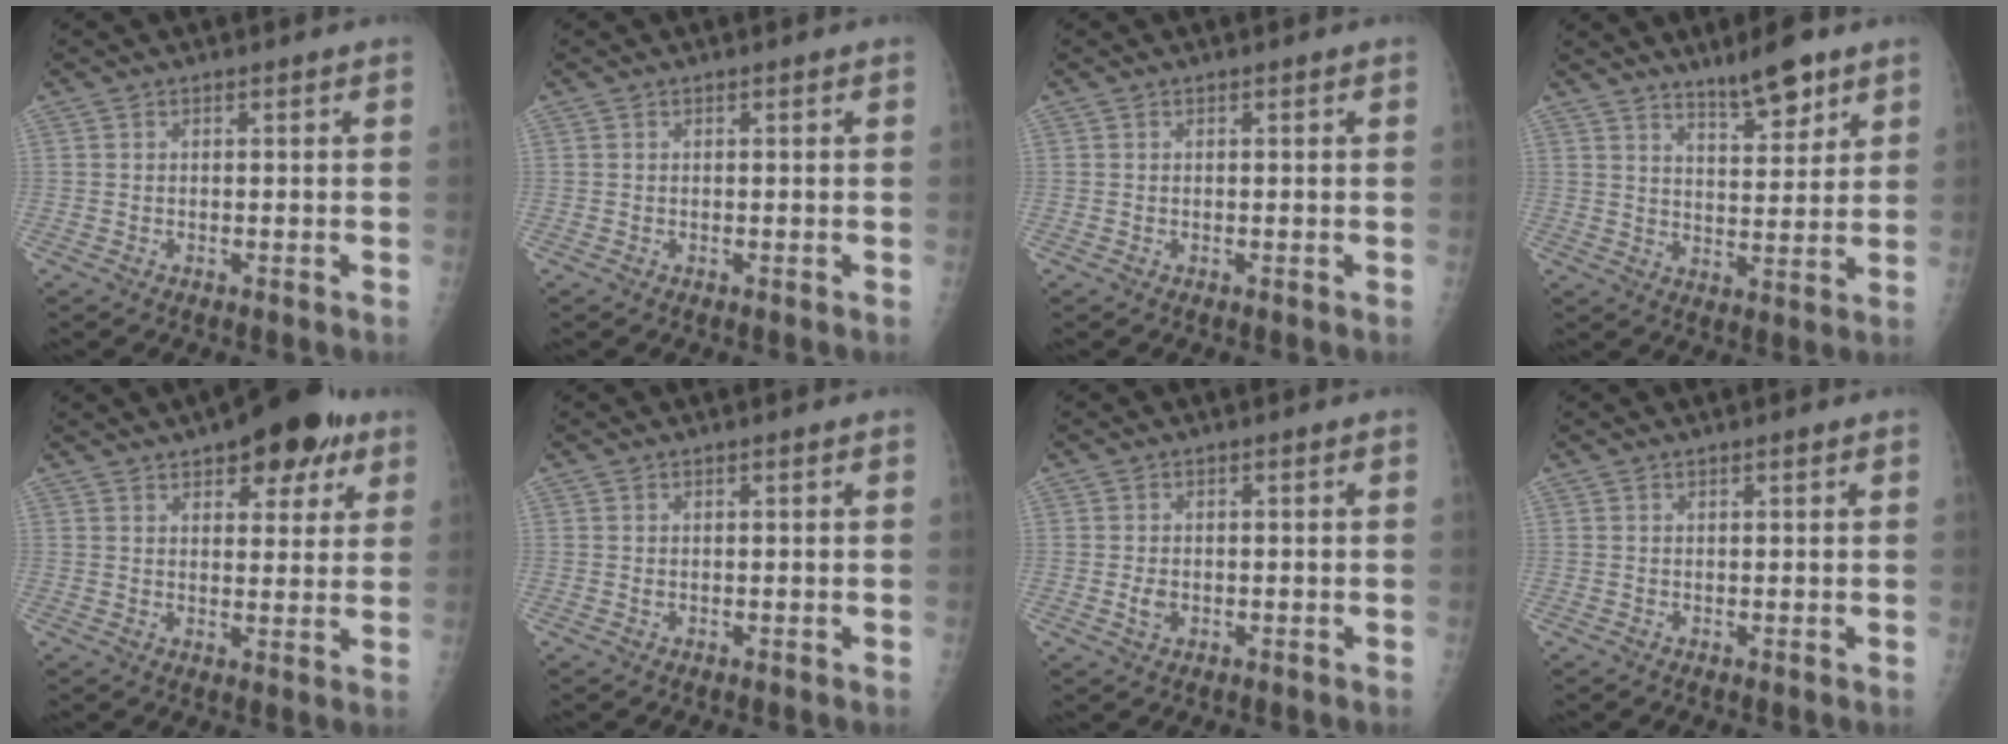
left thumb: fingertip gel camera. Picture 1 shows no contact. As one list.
[{"total": 0.0}, {"total": 0.0}, {"total": 8.5, "force": [6.2, 2.2, 5.4], "torque": [-0.071, -0.042, 0.101]}, {"total": 12.6, "force": [7.3, 5.6, 8.5], "torque": [-0.077, -0.018, 0.098]}, {"total": 0.8, "force": [0.4, 0.2, 0.6], "torque": [-0.012, 0.003, 0.009]}, {"total": 2.0, "force": [-0.1, 1.3, 1.5], "torque": [-0.023, -0.002, 0.000]}, {"total": 1.0, "force": [0.7, 0.1, 0.7], "torque": [-0.009, -0.002, 0.011]}]